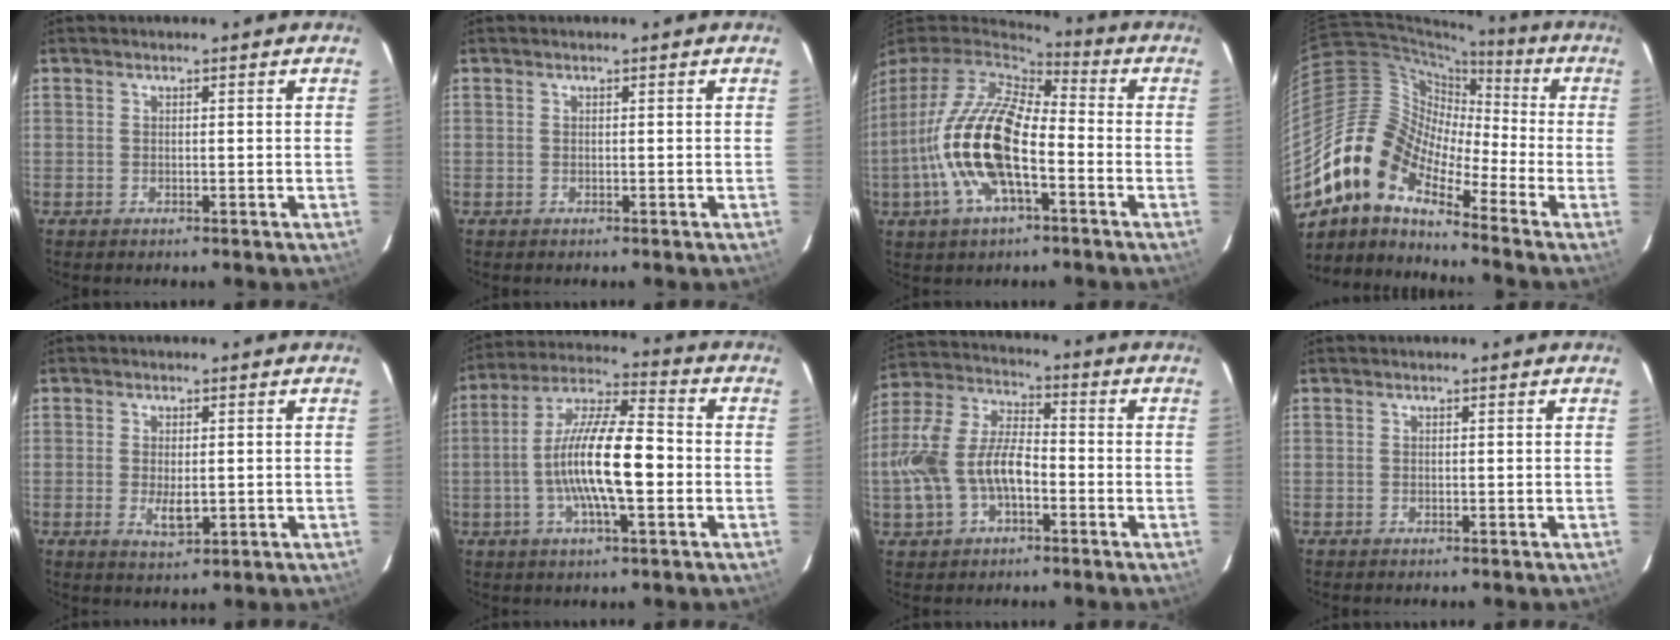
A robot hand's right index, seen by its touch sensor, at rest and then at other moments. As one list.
[{"total": 0.0}, {"total": 18.6, "force": [-5.1, 7.7, 16.2], "torque": [-0.332, -0.014, -0.102]}, {"total": 14.6, "force": [-10.1, 6.5, 8.2], "torque": [-0.138, 0.006, -0.214]}, {"total": 4.2, "force": [-0.5, 2.0, 3.7], "torque": [-0.067, -0.009, -0.005]}, {"total": 15.2, "force": [-2.4, 3.5, 14.6], "torque": [-0.275, 0.005, -0.050]}, {"total": 13.9, "force": [-3.6, 7.8, 11.0], "torque": [-0.240, 0.014, -0.066]}, {"total": 0.0}]